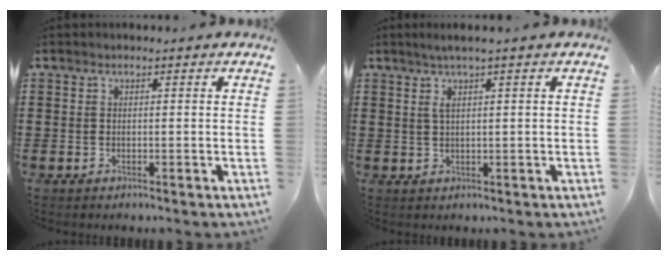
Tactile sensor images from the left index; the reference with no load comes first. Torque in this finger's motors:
{"motor_torque": [0.54, -0.59, 0.08, 0.07]}